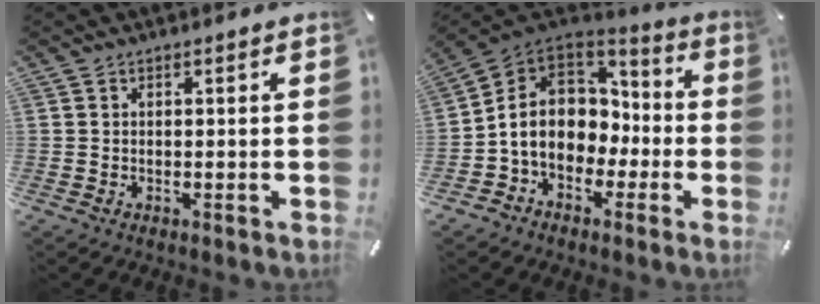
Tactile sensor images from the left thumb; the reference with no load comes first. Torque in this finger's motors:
{"motor_torque": [2.25, 2.76, 1.19, 1.05, 0.20]}